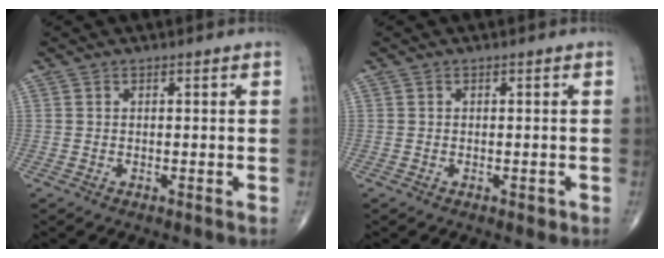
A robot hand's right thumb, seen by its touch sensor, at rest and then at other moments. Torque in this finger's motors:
{"motor_torque": [0.22, -0.02, -0.27, -0.22, 0.06]}